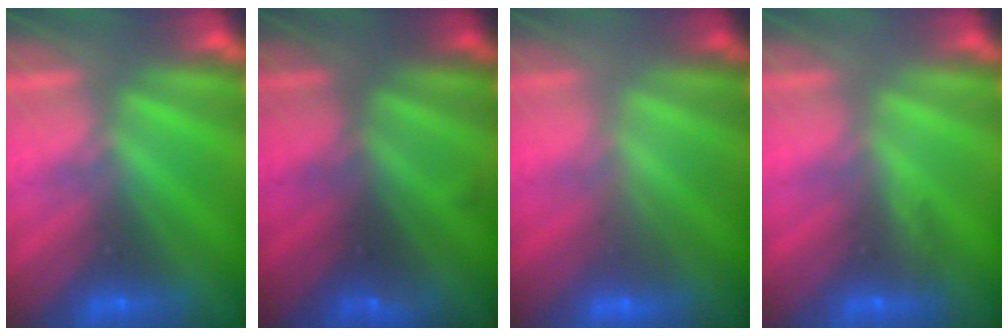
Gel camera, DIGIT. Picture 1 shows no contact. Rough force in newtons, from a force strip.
{"total": 1.2}
{"total": 2.2}
{"total": 2.8}